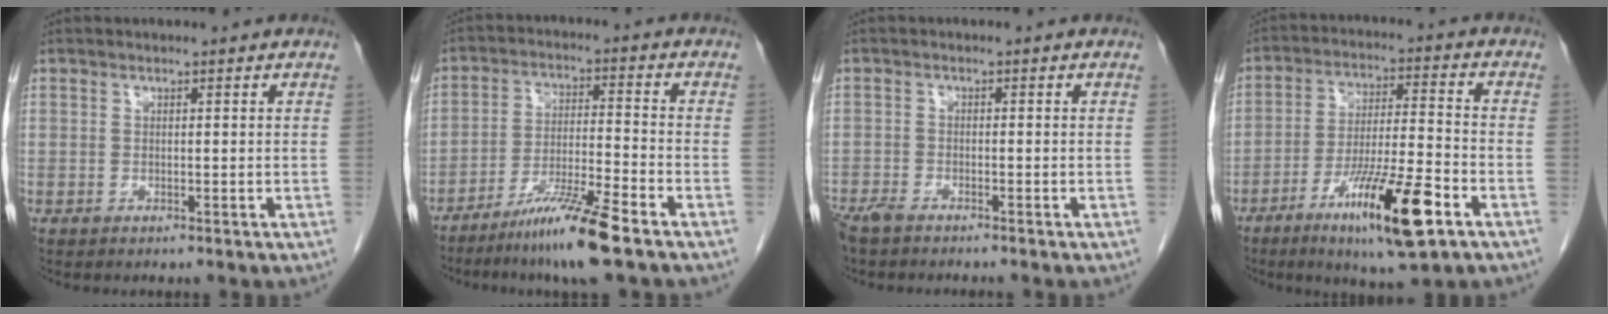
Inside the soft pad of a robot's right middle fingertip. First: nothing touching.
{"total": 9.7, "force": [-6.9, -0.7, 6.8], "torque": [-0.126, -0.031, -0.128]}
{"total": 3.9, "force": [-3.3, 0.6, 1.9], "torque": [-0.034, -0.008, -0.056]}
{"total": 14.4, "force": [-7.4, 1.3, 12.3], "torque": [-0.219, -0.023, -0.122]}